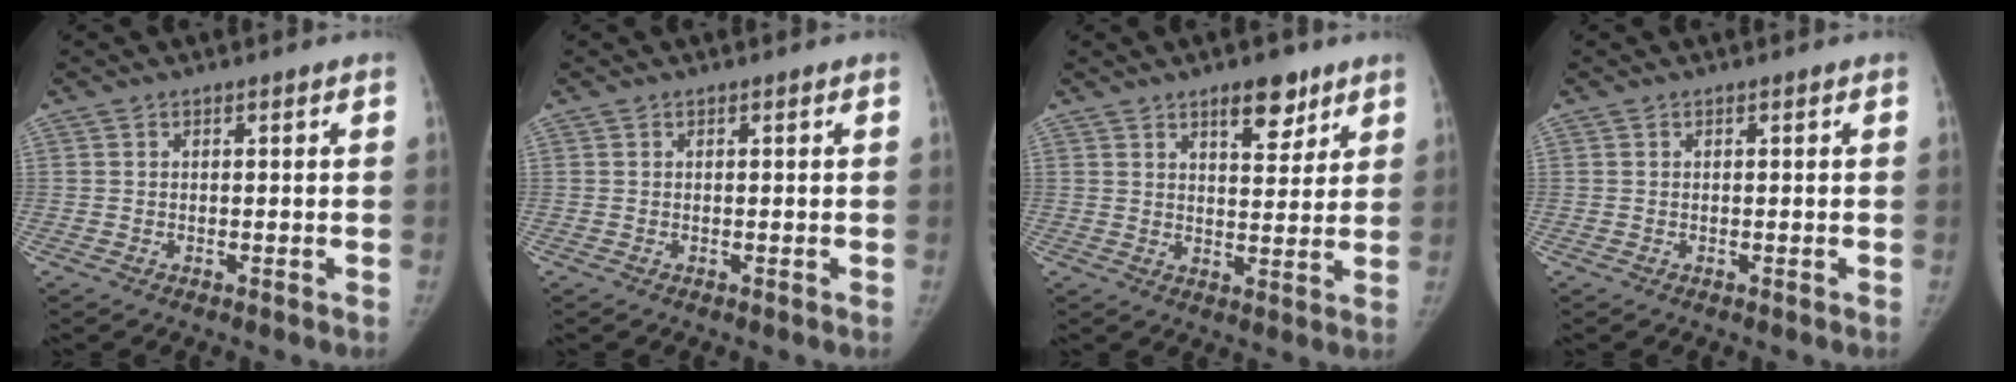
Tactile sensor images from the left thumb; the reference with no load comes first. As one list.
[{"total": 0.0}, {"total": 7.4, "force": [4.8, 3.3, 4.6], "torque": [-0.039, -0.028, 0.069]}, {"total": 0.0}]